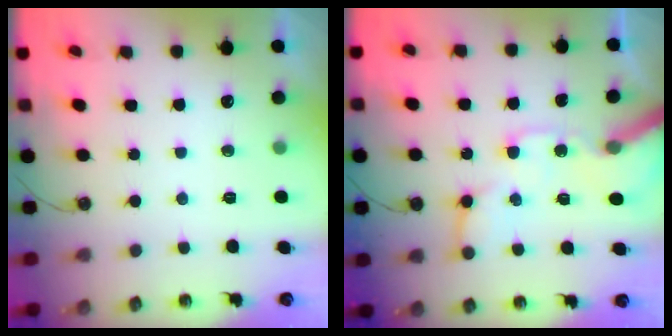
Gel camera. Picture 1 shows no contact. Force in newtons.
{"total": 16.4, "press": 16.2, "slide": 2.5}